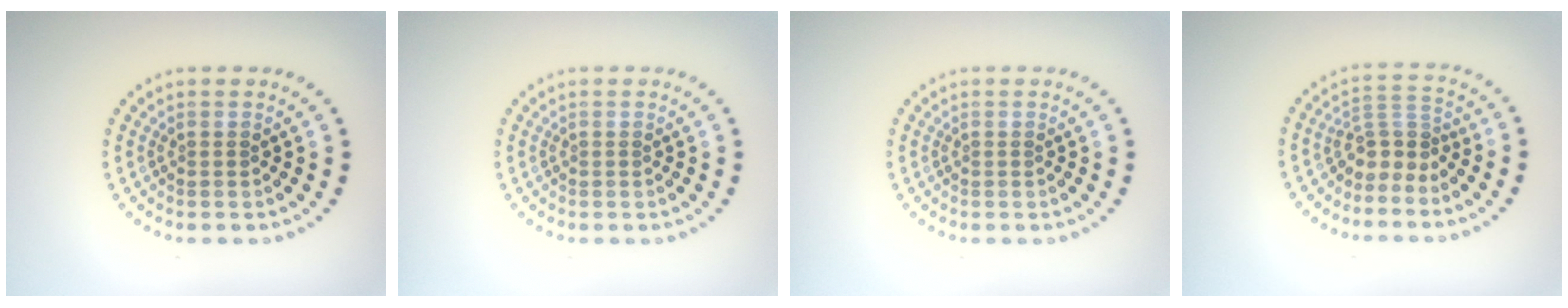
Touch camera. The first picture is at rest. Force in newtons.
{"total": 0.0}
{"total": 0.0}
{"total": 2.8, "press": 1.9, "slide": 2.1}